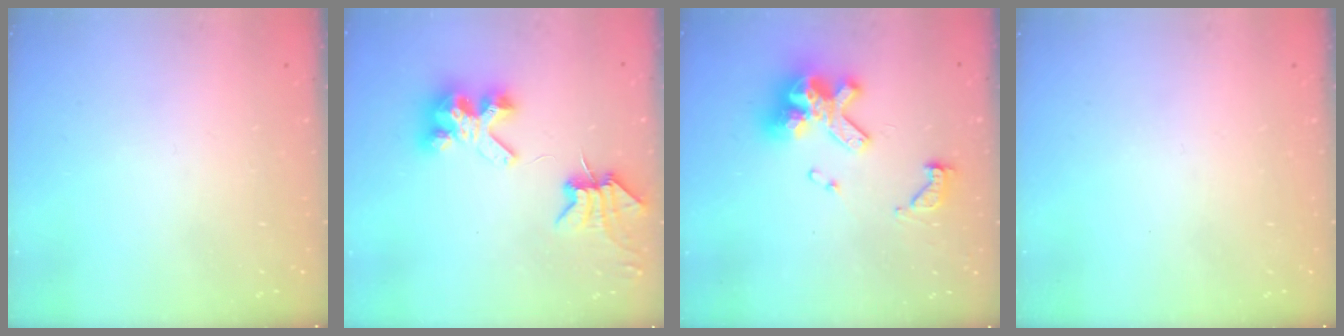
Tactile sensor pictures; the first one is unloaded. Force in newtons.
{"total": 7.0, "press": 7.0, "slide": 0.9}
{"total": 12.9, "press": 12.8, "slide": 1.4}
{"total": 0.0}